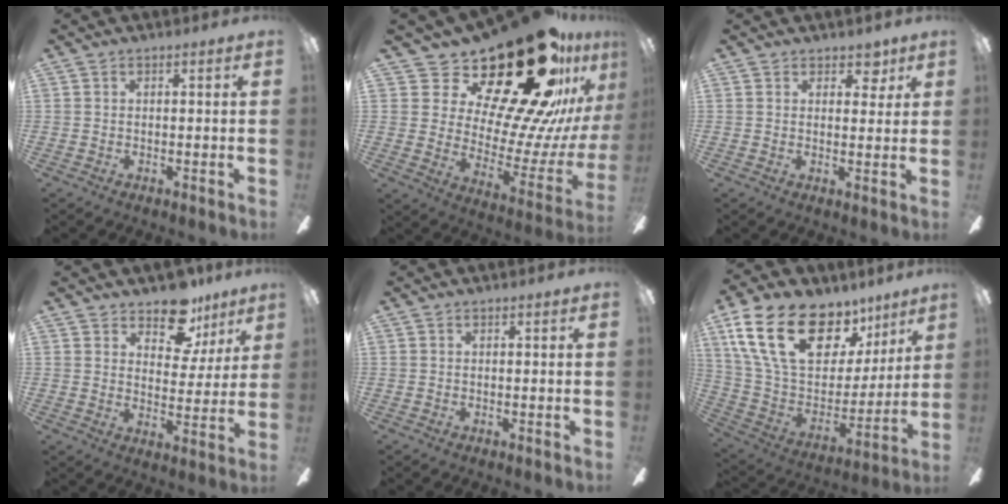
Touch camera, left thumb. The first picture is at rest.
{"total": 33.7, "force": [22.8, 12.5, 21.5], "torque": [-0.314, -0.183, 0.407]}
{"total": 4.2, "force": [3.0, 2.6, 1.5], "torque": [-0.006, -0.010, 0.049]}
{"total": 11.7, "force": [8.7, 6.1, 4.9], "torque": [-0.072, -0.048, 0.159]}
{"total": 0.0}
{"total": 24.9, "force": [13.7, 14.3, 15.1], "torque": [-0.279, -0.065, 0.251]}